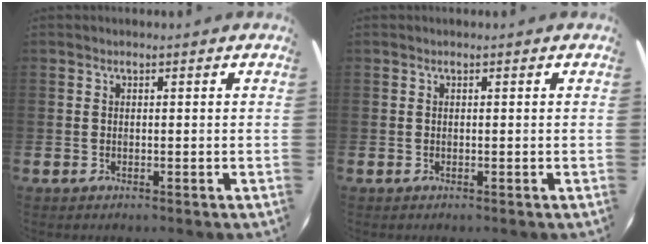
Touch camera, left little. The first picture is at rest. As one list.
[{"total": 0.0}]